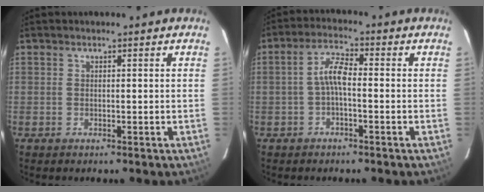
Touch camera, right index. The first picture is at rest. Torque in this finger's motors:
{"motor_torque": [0.70, -0.33, 0.34, 0.11]}